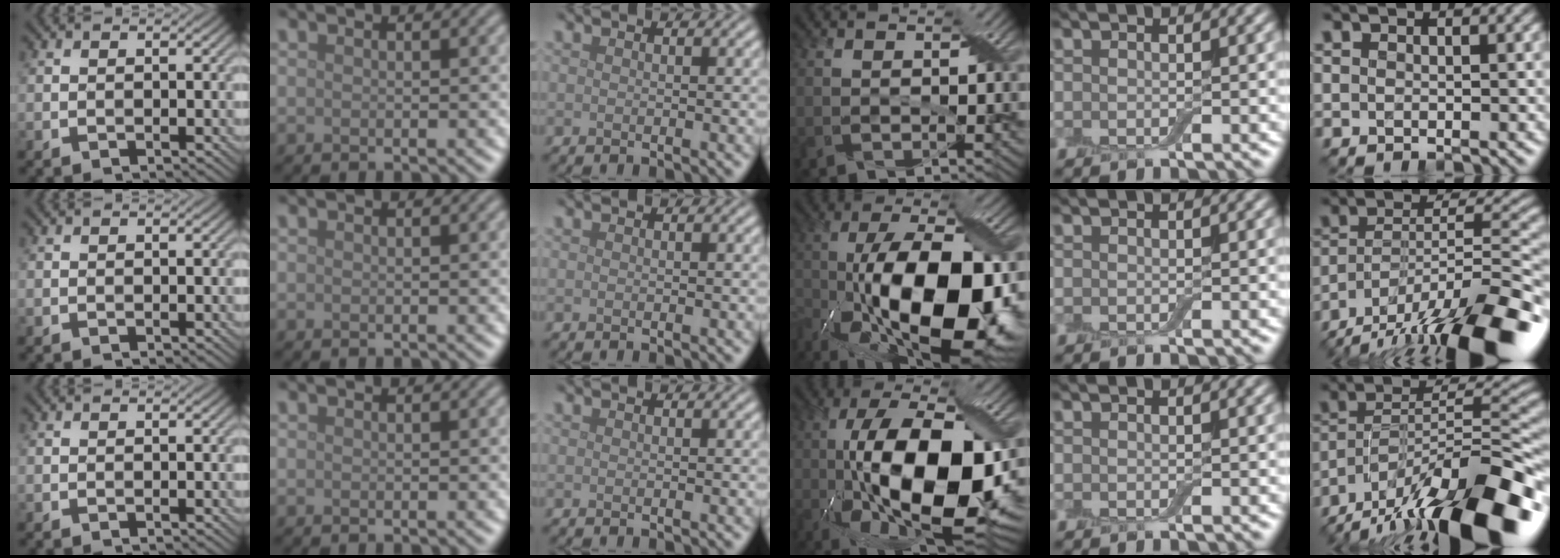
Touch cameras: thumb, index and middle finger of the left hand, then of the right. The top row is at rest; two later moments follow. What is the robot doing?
{"motion": "open", "object": "airpods case & airpods"}